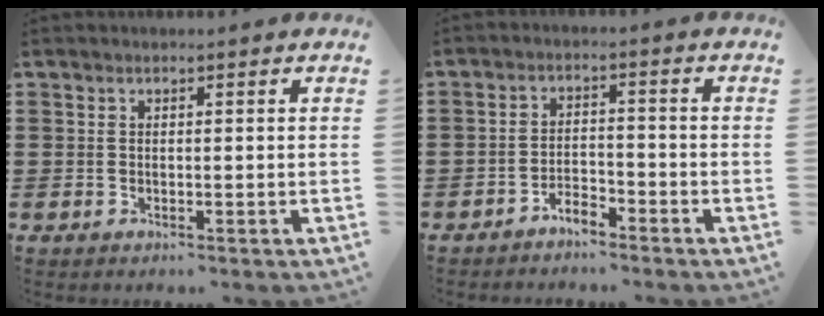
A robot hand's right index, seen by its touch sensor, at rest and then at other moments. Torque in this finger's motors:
{"motor_torque": [0.81, 1.01, 0.09, 0.02]}